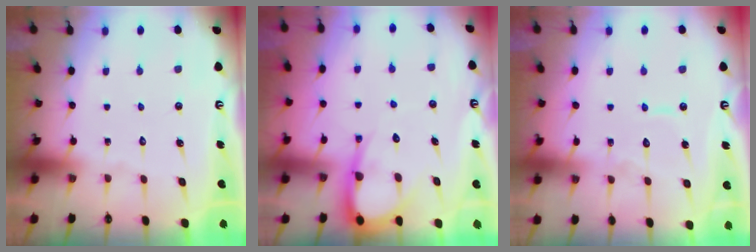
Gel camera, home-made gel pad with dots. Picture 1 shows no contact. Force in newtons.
{"total": 8.0, "press": 8.0, "slide": 0.8}
{"total": 6.6, "press": 6.5, "slide": 0.6}